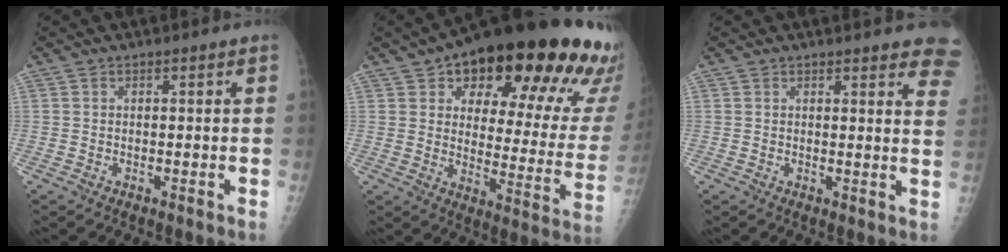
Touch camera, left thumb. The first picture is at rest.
{"total": 30.5, "force": [18.1, 11.6, 21.6], "torque": [-0.243, -0.046, 0.241]}
{"total": 9.8, "force": [8.2, 2.3, 4.8], "torque": [-0.019, -0.031, 0.070]}